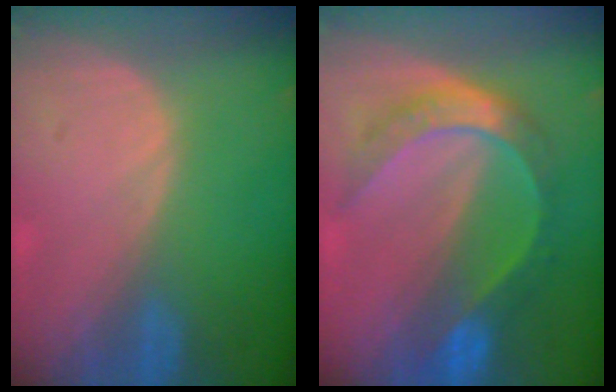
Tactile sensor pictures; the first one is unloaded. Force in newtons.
{"total": 8.1, "press": 8.1, "slide": 0.8}